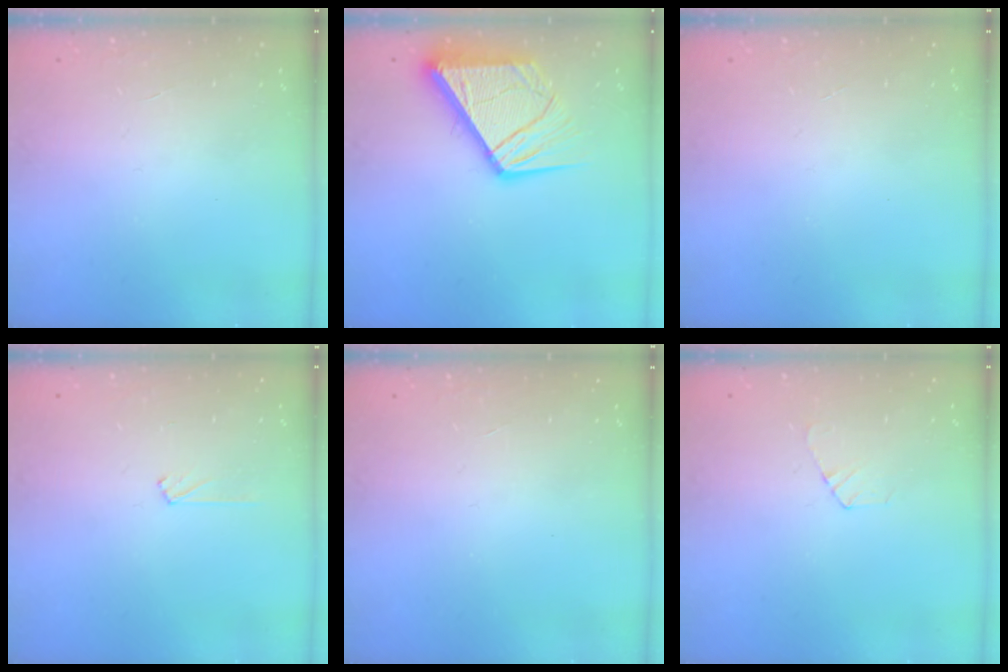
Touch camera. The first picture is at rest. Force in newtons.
{"total": 12.9, "press": 12.8, "slide": 1.6}
{"total": 0.0}
{"total": 3.4, "press": 3.4, "slide": 0.4}
{"total": 0.0}
{"total": 4.9, "press": 4.8, "slide": 0.6}